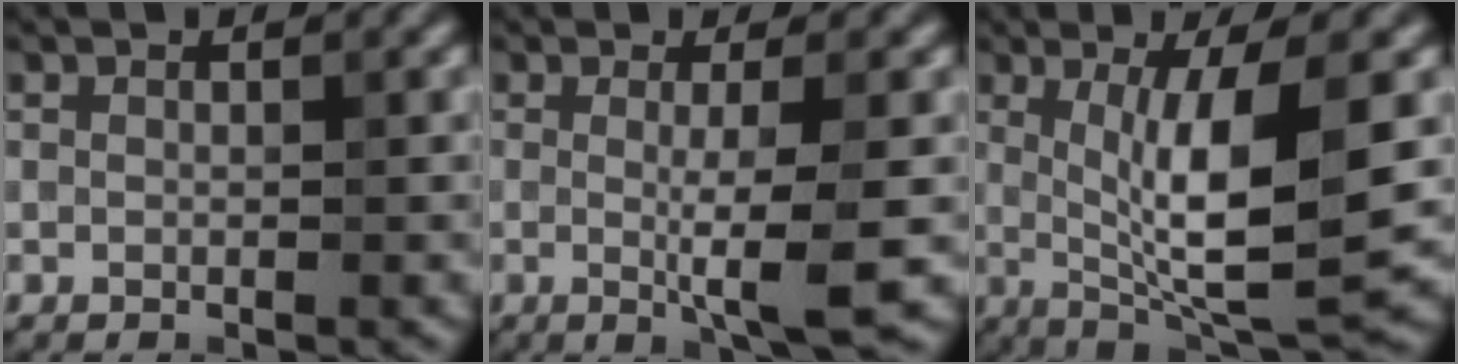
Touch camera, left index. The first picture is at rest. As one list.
[{"total": 4.6, "force": [-0.3, 0.6, 4.5], "torque": [-0.073, -0.013, -0.006]}, {"total": 9.2, "force": [0.4, 2.1, 8.9], "torque": [-0.137, -0.012, 0.016]}]